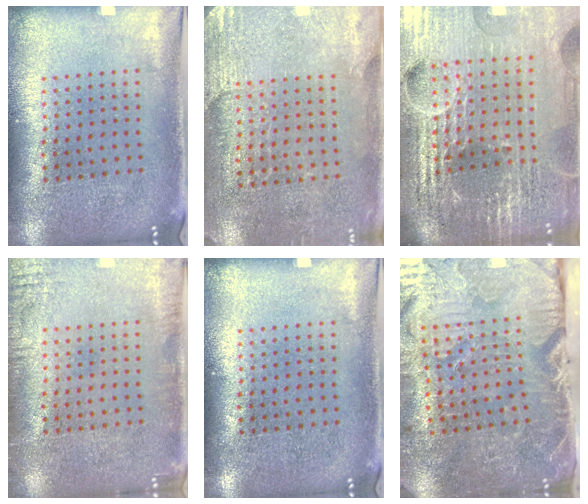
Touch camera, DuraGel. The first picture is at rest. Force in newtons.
{"total": 2.7, "press": 2.5, "slide": 1.1}
{"total": 6.5, "press": 5.7, "slide": 3.1}
{"total": 1.8, "press": 1.8, "slide": 0.1}
{"total": 0.0}
{"total": 4.1, "press": 4.1, "slide": 0.8}